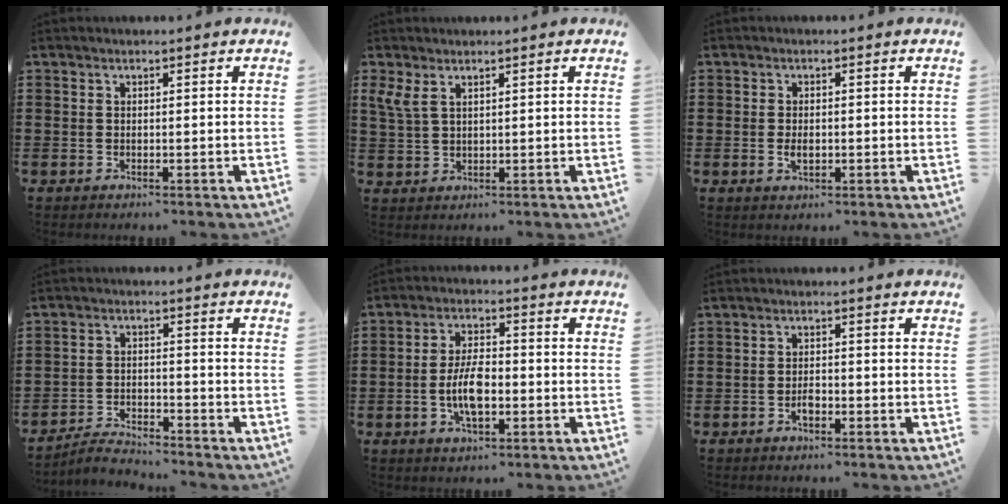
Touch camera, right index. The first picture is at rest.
{"total": 3.3, "force": [1.7, 1.2, 2.5], "torque": [-0.063, 0.000, 0.029]}
{"total": 2.0, "force": [-0.3, 1.1, 1.6], "torque": [-0.031, 0.003, -0.005]}
{"total": 3.6, "force": [-3.6, 0.2, 0.4], "torque": [-0.011, 0.006, -0.074]}
{"total": 6.8, "force": [-1.5, 2.9, 6.0], "torque": [-0.132, 0.000, -0.034]}
{"total": 2.0, "force": [-1.0, 0.8, 1.5], "torque": [-0.030, 0.000, -0.017]}